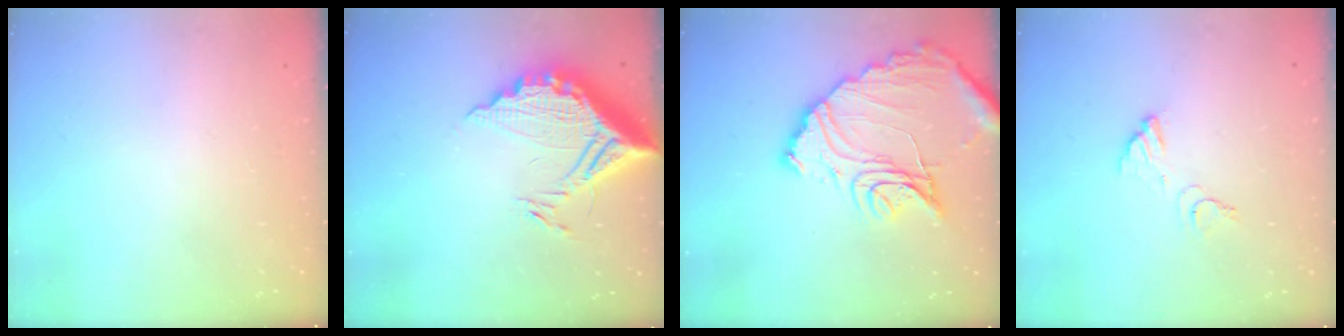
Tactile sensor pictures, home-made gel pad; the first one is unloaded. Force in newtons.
{"total": 16.3, "press": 16.3, "slide": 1.3}
{"total": 18.9, "press": 18.8, "slide": 1.6}
{"total": 6.1, "press": 6.1, "slide": 0.4}